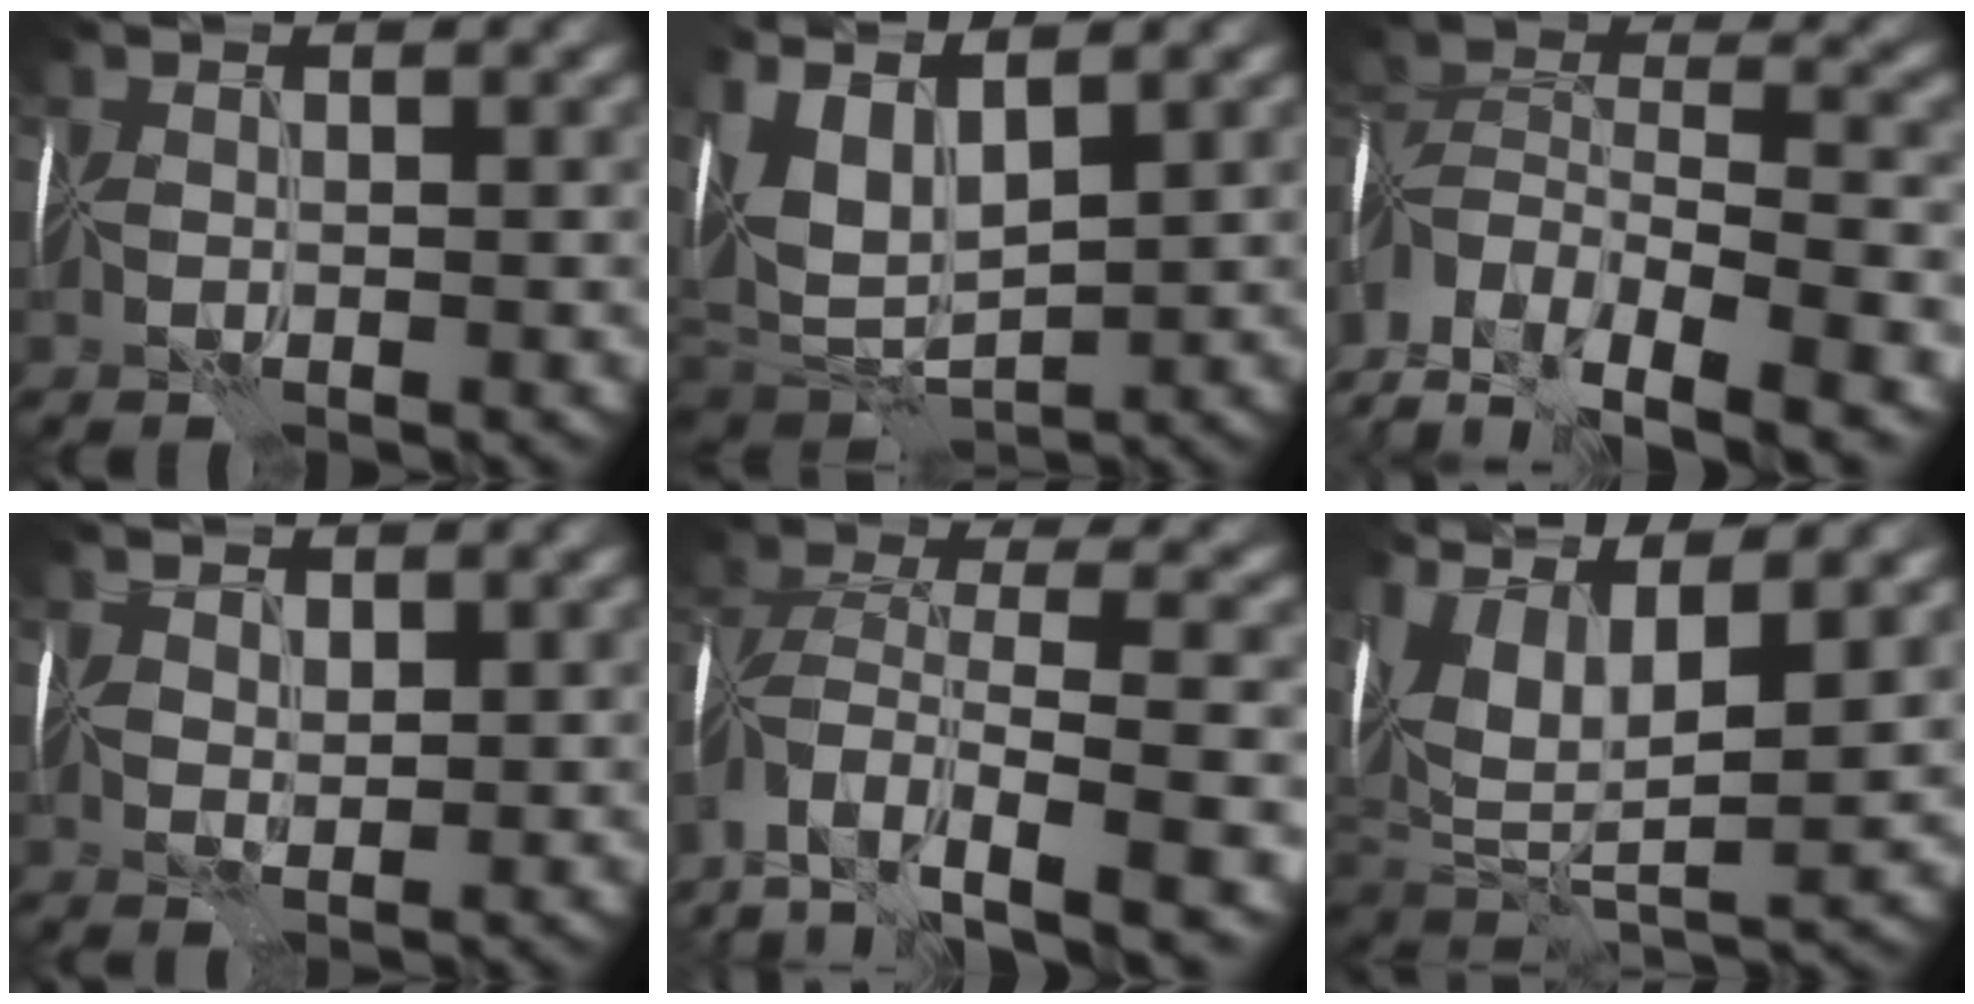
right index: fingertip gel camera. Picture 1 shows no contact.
{"total": 8.7, "force": [2.5, 4.6, 7.0], "torque": [-0.156, -0.006, 0.052]}
{"total": 12.6, "force": [-7.1, 6.3, 8.2], "torque": [-0.165, 0.029, -0.112]}
{"total": 1.8, "force": [1.1, 1.1, 0.9], "torque": [-0.022, 0.003, 0.017]}
{"total": 12.0, "force": [-6.9, 5.8, 7.9], "torque": [-0.167, 0.009, -0.106]}
{"total": 12.1, "force": [5.8, 5.1, 9.3], "torque": [-0.206, 0.016, 0.113]}